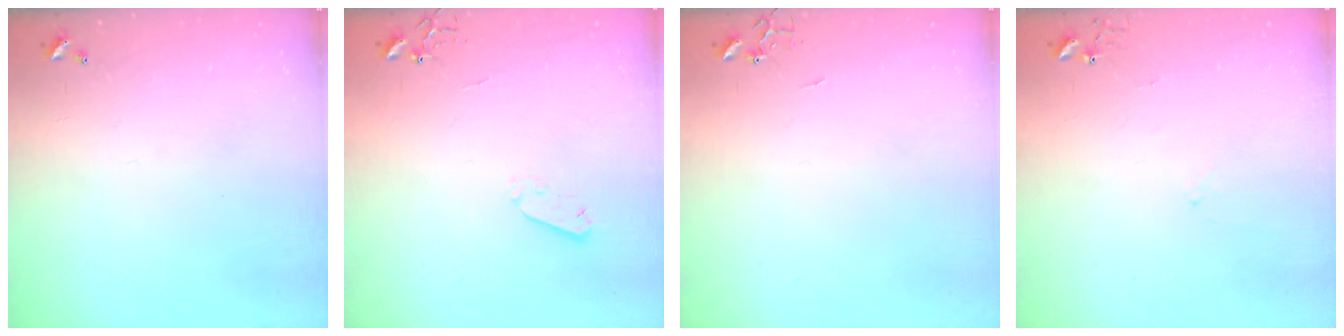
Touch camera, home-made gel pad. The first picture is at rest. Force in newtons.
{"total": 4.0, "press": 3.9, "slide": 0.8}
{"total": 0.0}
{"total": 4.7, "press": 4.6, "slide": 0.4}